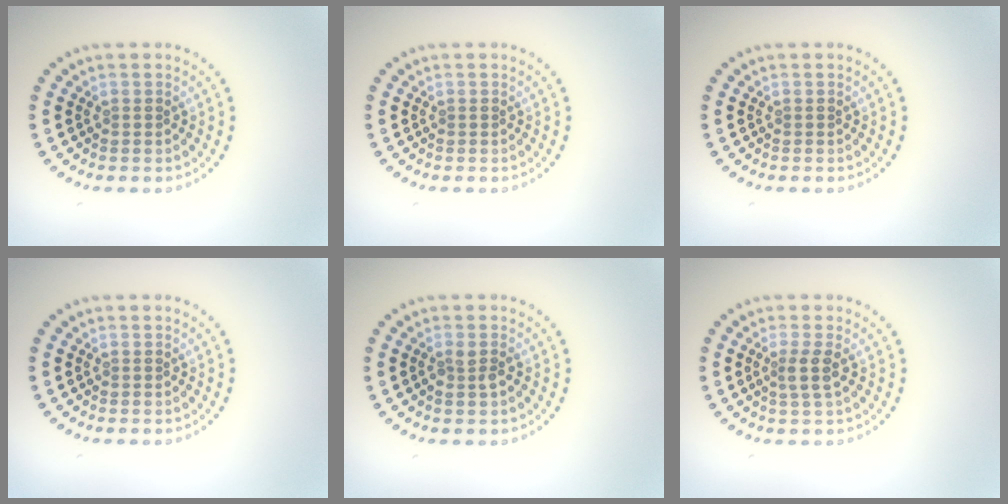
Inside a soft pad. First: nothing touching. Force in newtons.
{"total": 0.0}
{"total": 0.0}
{"total": 0.0}
{"total": 1.0, "press": 1.0, "slide": 0.3}
{"total": 1.7, "press": 1.4, "slide": 1.0}